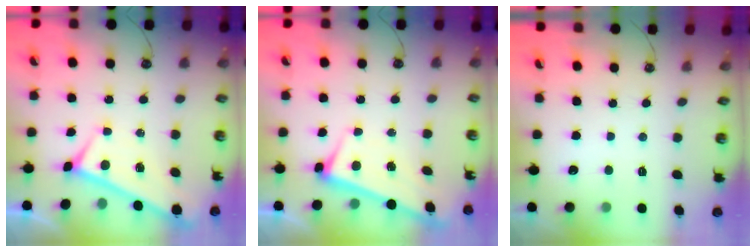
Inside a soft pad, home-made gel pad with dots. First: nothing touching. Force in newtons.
{"total": 2.6, "press": 2.6, "slide": 0.3}
{"total": 0.0}